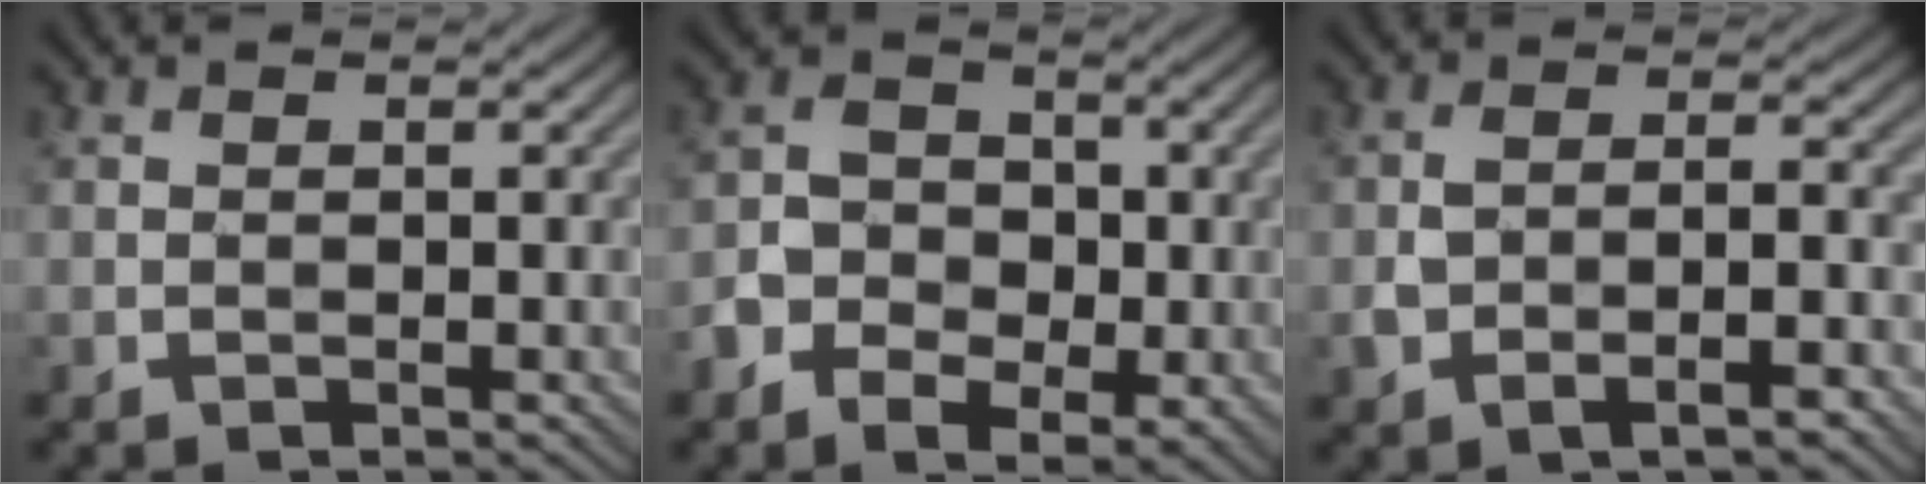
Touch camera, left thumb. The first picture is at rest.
{"total": 7.0, "force": [-3.0, 4.9, 4.0], "torque": [-0.076, -0.013, -0.057]}
{"total": 5.3, "force": [-2.6, 2.2, 4.1], "torque": [-0.081, -0.003, -0.047]}